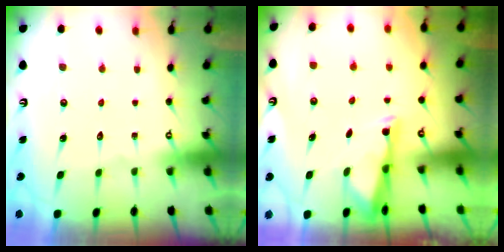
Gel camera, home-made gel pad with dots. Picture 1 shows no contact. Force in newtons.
{"total": 2.9, "press": 2.9, "slide": 0.6}